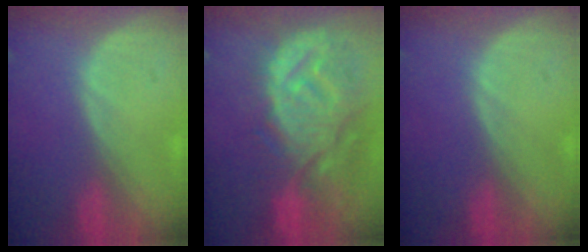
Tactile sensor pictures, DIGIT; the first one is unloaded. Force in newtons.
{"total": 13.4, "press": 11.7, "slide": 6.6}
{"total": 0.0}